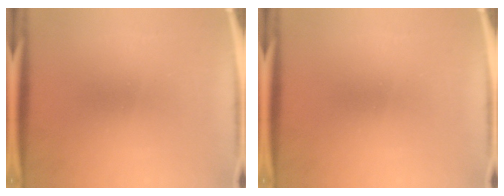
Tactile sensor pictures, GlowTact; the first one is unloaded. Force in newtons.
{"total": 0.0}